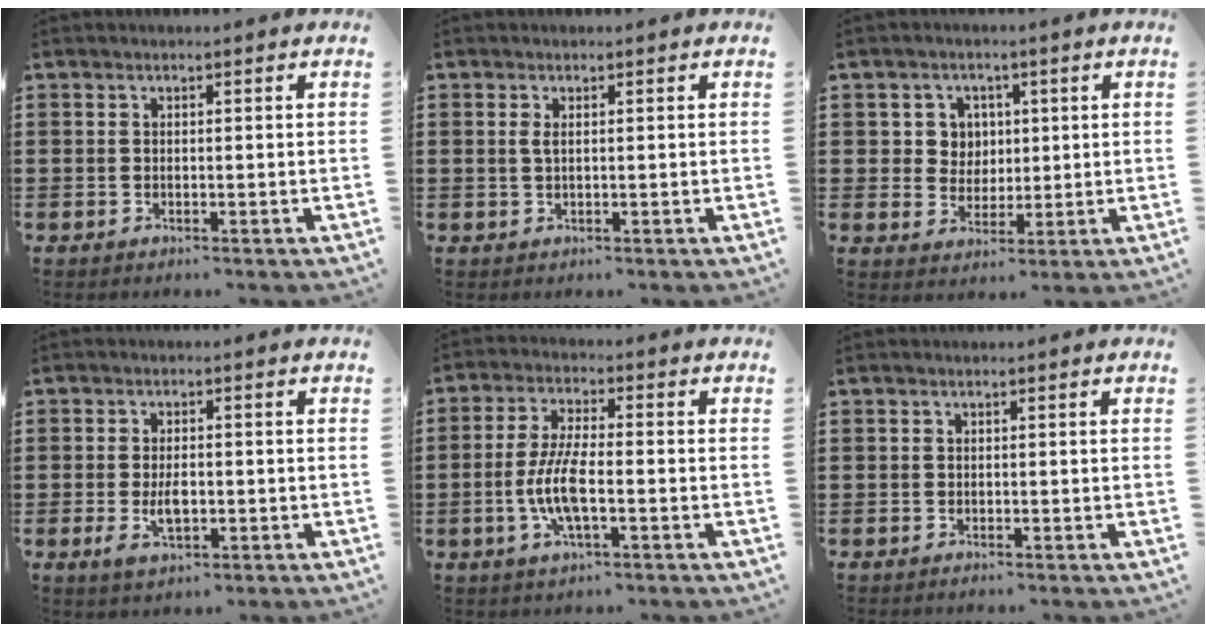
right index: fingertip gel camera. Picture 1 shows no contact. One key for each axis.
{"total": 1.4, "fx": 0.3, "fy": 0.3, "fz": 1.3, "tx": -0.027, "ty": 0.001, "tz": 0.005}
{"total": 4.7, "fx": 1.2, "fy": 4.4, "fz": 1.2, "tx": -0.046, "ty": 0.016, "tz": 0.020}
{"total": 4.2, "fx": -0.8, "fy": 2.0, "fz": 3.6, "tx": -0.063, "ty": -0.003, "tz": -0.016}
{"total": 7.3, "fx": -1.8, "fy": 2.2, "fz": 6.7, "tx": -0.149, "ty": -0.008, "tz": -0.039}
{"total": 0.0}